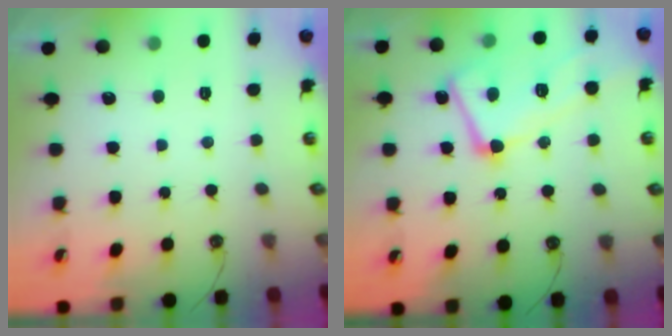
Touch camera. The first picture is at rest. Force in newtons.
{"total": 8.4, "press": 8.2, "slide": 1.6}